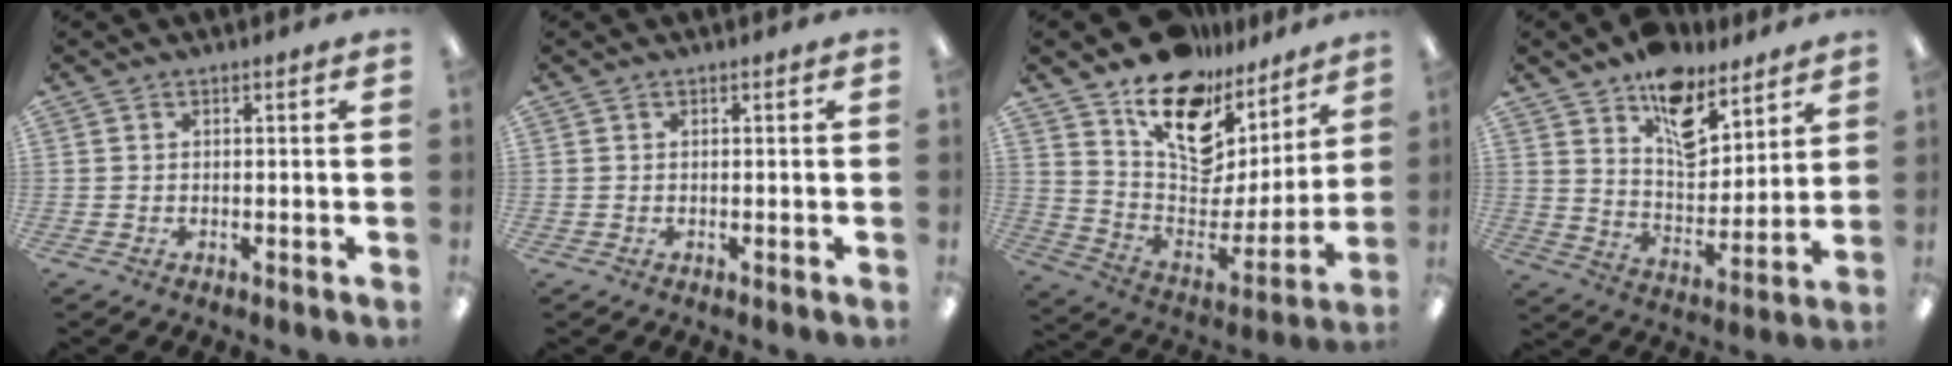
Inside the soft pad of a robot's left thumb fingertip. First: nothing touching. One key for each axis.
{"total": 0.0}
{"total": 17.1, "fx": 11.3, "fy": 10.1, "fz": 8.0, "tx": -0.135, "ty": -0.088, "tz": 0.205}
{"total": 12.9, "fx": 9.5, "fy": 6.6, "fz": 5.7, "tx": -0.073, "ty": -0.065, "tz": 0.172}